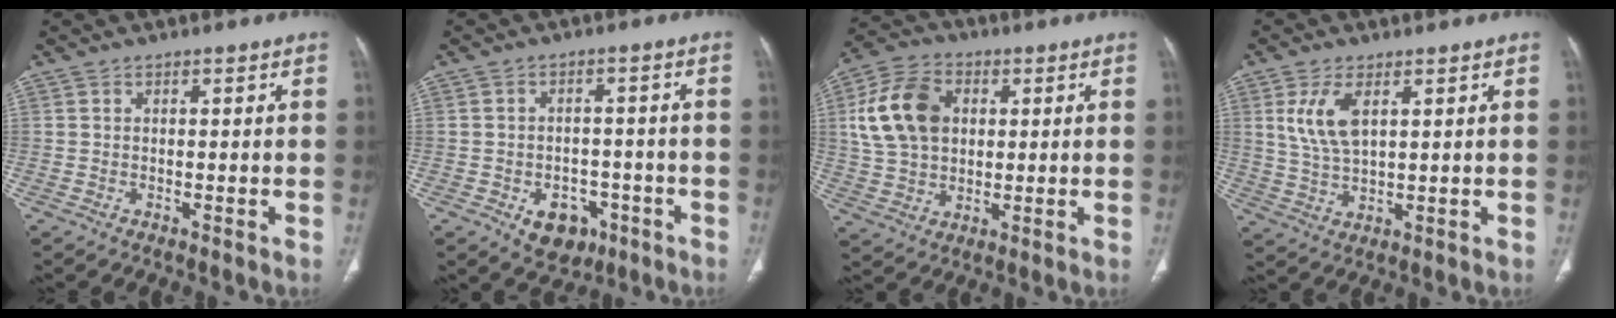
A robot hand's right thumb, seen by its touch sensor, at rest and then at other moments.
{"total": 7.5, "force": [-3.4, 5.5, 3.8], "torque": [-0.026, 0.025, -0.040]}
{"total": 14.3, "force": [3.0, 10.2, 9.6], "torque": [-0.167, 0.011, 0.053]}
{"total": 7.5, "force": [2.7, 3.5, 6.0], "torque": [-0.126, -0.010, 0.063]}